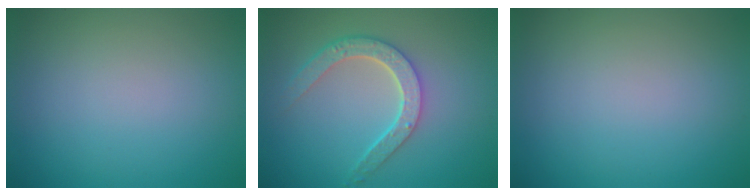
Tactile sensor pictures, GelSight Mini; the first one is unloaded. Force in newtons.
{"total": 4.5, "press": 3.5, "slide": 2.9}
{"total": 0.0}